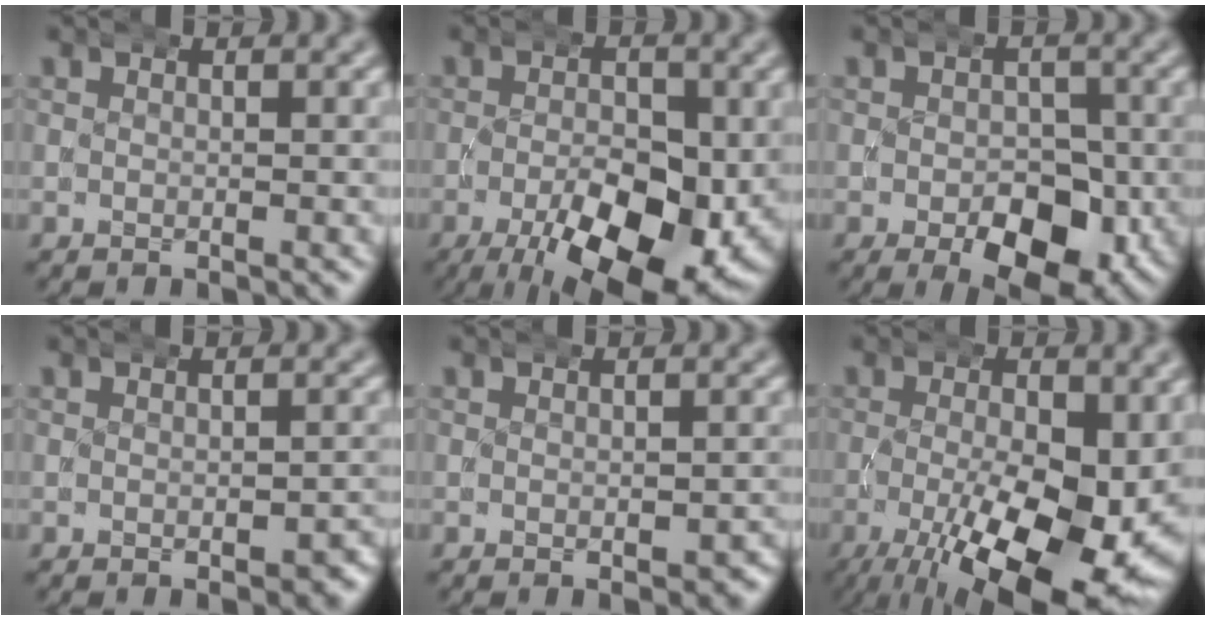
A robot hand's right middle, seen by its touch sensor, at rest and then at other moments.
{"total": 13.1, "force": [-4.8, 6.1, 10.5], "torque": [-0.161, -0.040, -0.057]}
{"total": 8.2, "force": [-2.9, 4.9, 5.9], "torque": [-0.090, -0.036, -0.031]}
{"total": 2.0, "force": [-0.9, 1.1, 1.4], "torque": [-0.013, -0.004, -0.013]}
{"total": 1.5, "force": [-0.7, 0.9, 1.0], "torque": [-0.008, -0.006, -0.008]}
{"total": 13.4, "force": [-4.3, 5.5, 11.5], "torque": [-0.168, -0.046, -0.043]}